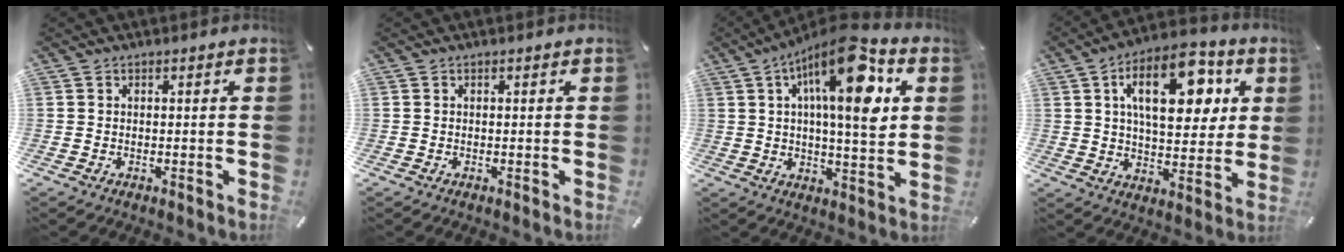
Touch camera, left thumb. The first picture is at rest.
{"total": 0.0}
{"total": 19.7, "force": [7.7, 6.8, 16.8], "torque": [-0.268, -0.027, 0.115]}
{"total": 18.5, "force": [7.0, 9.8, 14.0], "torque": [-0.209, -0.009, 0.113]}